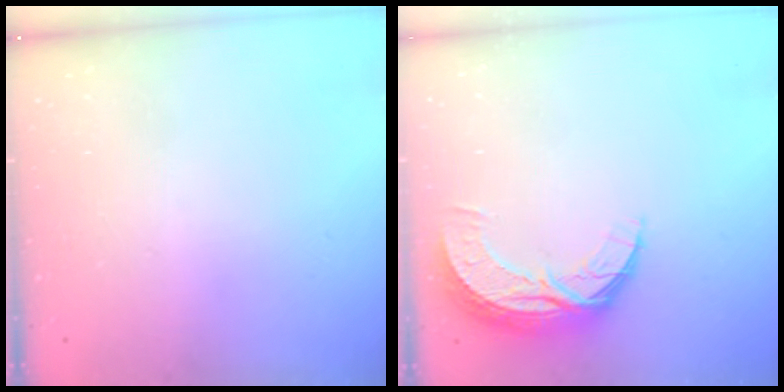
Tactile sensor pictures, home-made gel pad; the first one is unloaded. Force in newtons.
{"total": 8.9, "press": 8.9, "slide": 0.6}